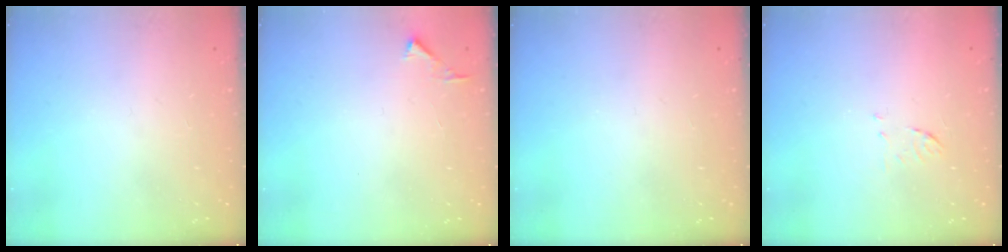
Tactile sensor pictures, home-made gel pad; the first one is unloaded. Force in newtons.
{"total": 2.8, "press": 2.8, "slide": 0.3}
{"total": 0.0}
{"total": 5.4, "press": 5.3, "slide": 1.0}